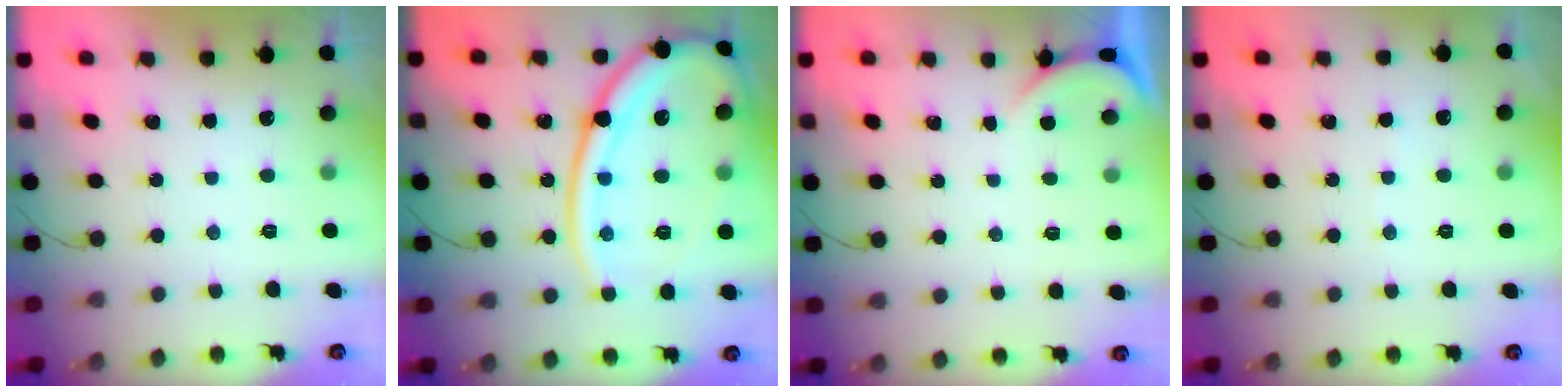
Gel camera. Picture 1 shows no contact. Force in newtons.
{"total": 21.5, "press": 21.4, "slide": 2.5}
{"total": 0.8, "press": 0.7, "slide": 0.2}
{"total": 1.8, "press": 1.7, "slide": 0.2}